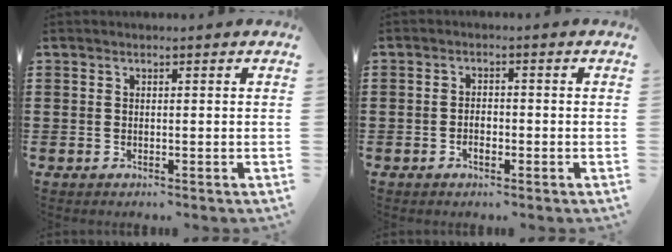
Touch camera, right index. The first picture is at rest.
{"total": 2.3, "force": [-0.9, 1.1, 1.8], "torque": [-0.034, 0.003, -0.017]}